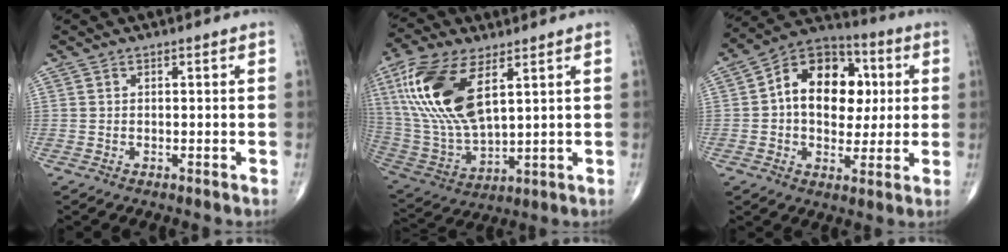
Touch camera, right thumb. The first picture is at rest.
{"total": 19.5, "force": [7.3, 8.9, 15.8], "torque": [-0.335, -0.021, 0.146]}
{"total": 16.6, "force": [2.1, 11.6, 11.7], "torque": [-0.128, 0.016, 0.024]}